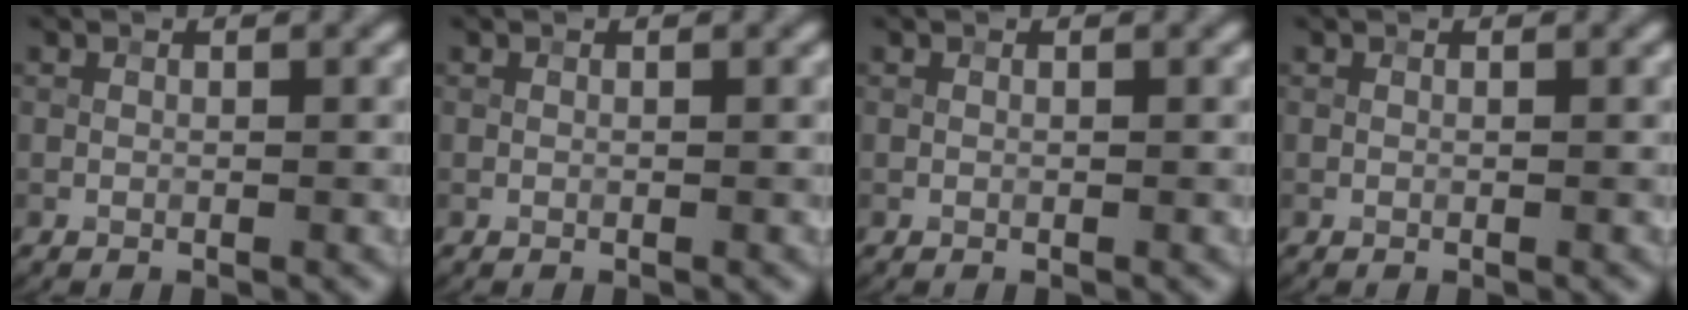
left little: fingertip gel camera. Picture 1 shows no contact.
{"total": 0.0}
{"total": 0.0}
{"total": 0.0}